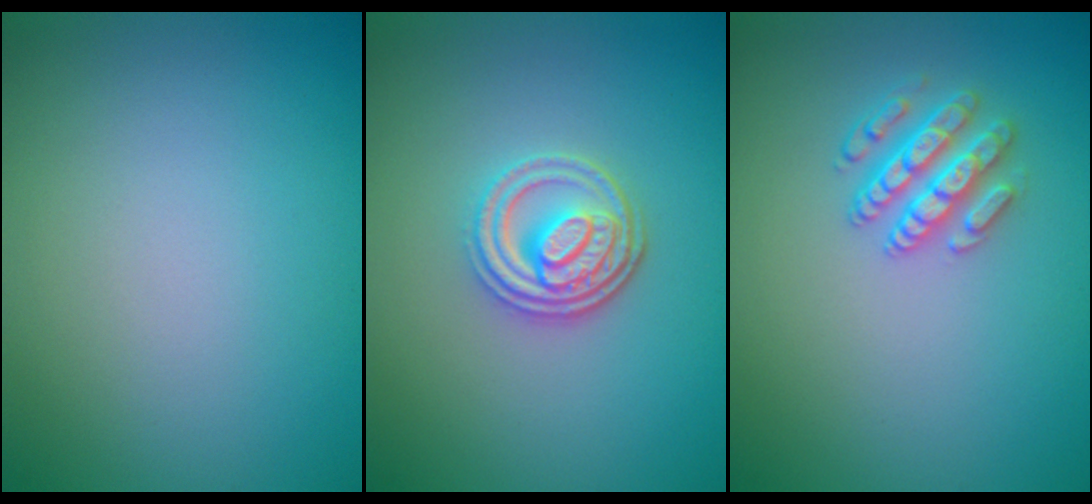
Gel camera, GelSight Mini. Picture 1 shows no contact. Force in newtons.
{"total": 3.5, "press": 3.0, "slide": 1.8}
{"total": 2.9, "press": 2.9, "slide": 0.7}